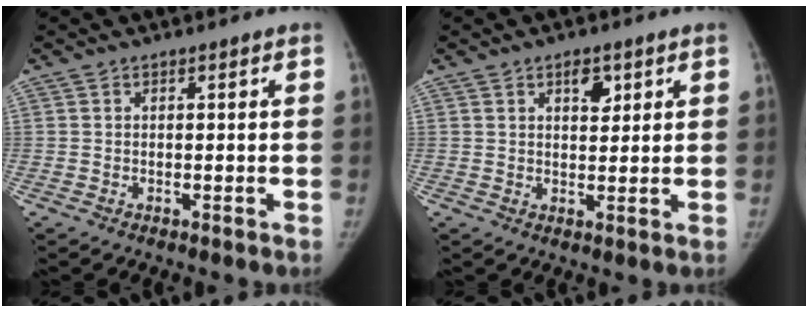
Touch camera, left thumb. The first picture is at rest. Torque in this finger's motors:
{"motor_torque": [0.23, -0.02, 0.50, -0.25, 0.11]}